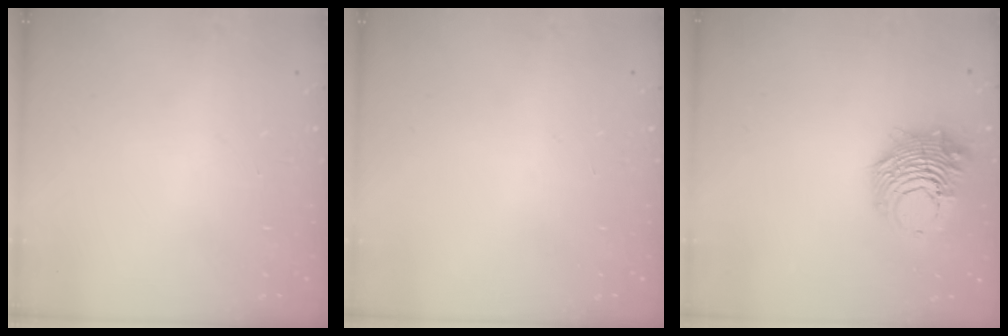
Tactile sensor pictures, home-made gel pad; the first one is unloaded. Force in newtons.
{"total": 0.0}
{"total": 11.6, "press": 11.5, "slide": 0.6}